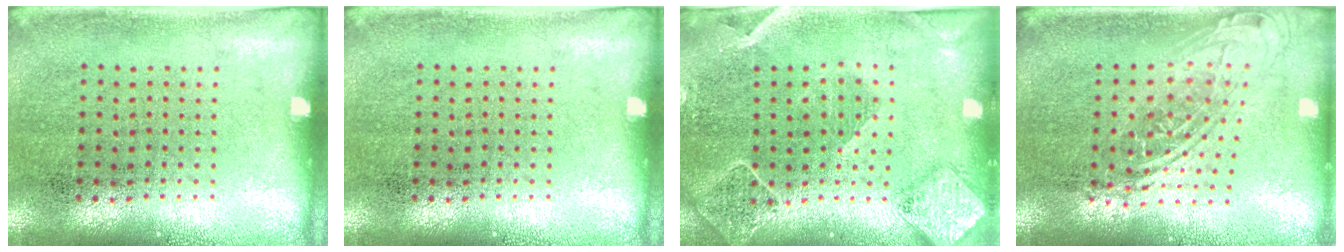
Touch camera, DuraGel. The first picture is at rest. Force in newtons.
{"total": 0.0}
{"total": 2.3, "press": 2.1, "slide": 0.9}
{"total": 1.9, "press": 1.4, "slide": 1.2}